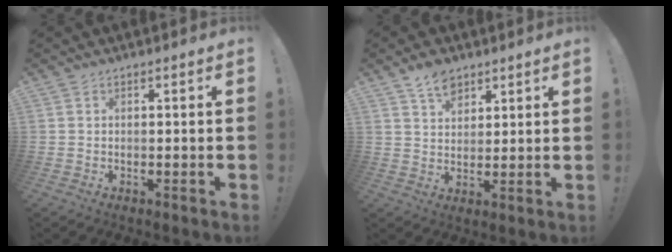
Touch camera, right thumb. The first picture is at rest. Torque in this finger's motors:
{"motor_torque": [-0.65, 0.54, 0.17, 0.04, -0.01]}